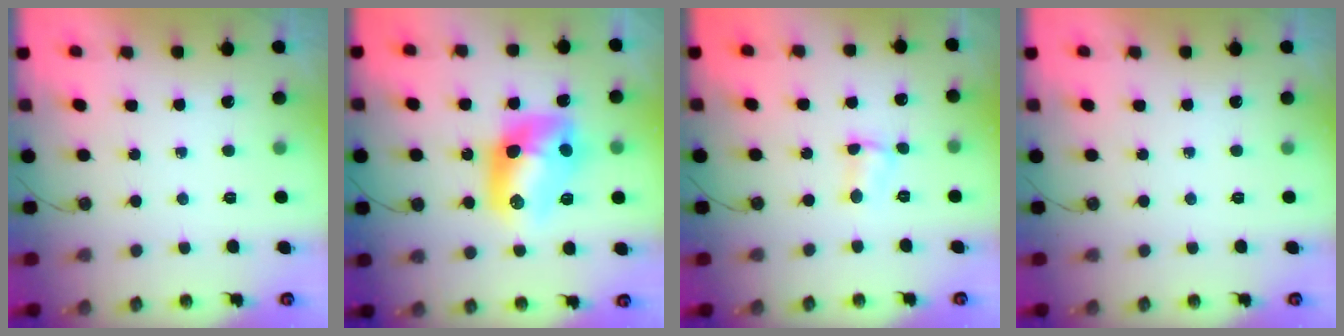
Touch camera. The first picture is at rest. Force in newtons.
{"total": 12.8, "press": 12.8, "slide": 1.1}
{"total": 3.6, "press": 3.6, "slide": 0.5}
{"total": 0.0}